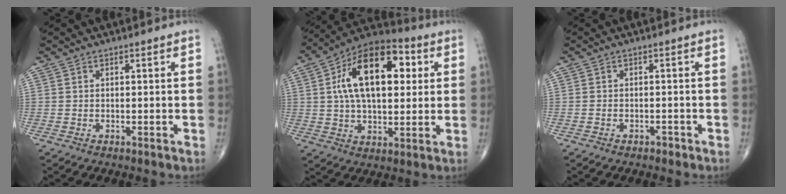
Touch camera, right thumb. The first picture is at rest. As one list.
[{"total": 20.1, "force": [4.5, 10.9, 16.2], "torque": [-0.239, 0.016, 0.065]}, {"total": 1.1, "force": [-0.8, 0.7, 0.4], "torque": [-0.009, 0.007, -0.013]}]